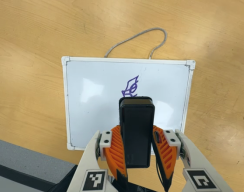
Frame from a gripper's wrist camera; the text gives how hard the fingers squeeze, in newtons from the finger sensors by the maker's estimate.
{"total": 7.9, "left": 6.8, "right": 9.1}